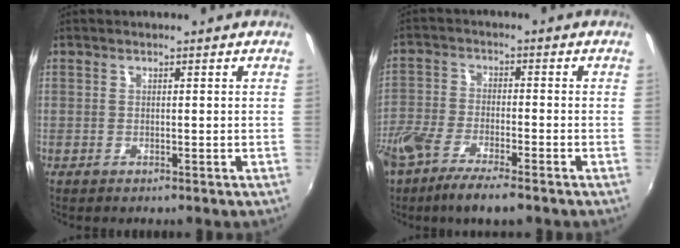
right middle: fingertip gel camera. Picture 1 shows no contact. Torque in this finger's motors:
{"motor_torque": [1.09, -1.05, 0.56, 0.10]}